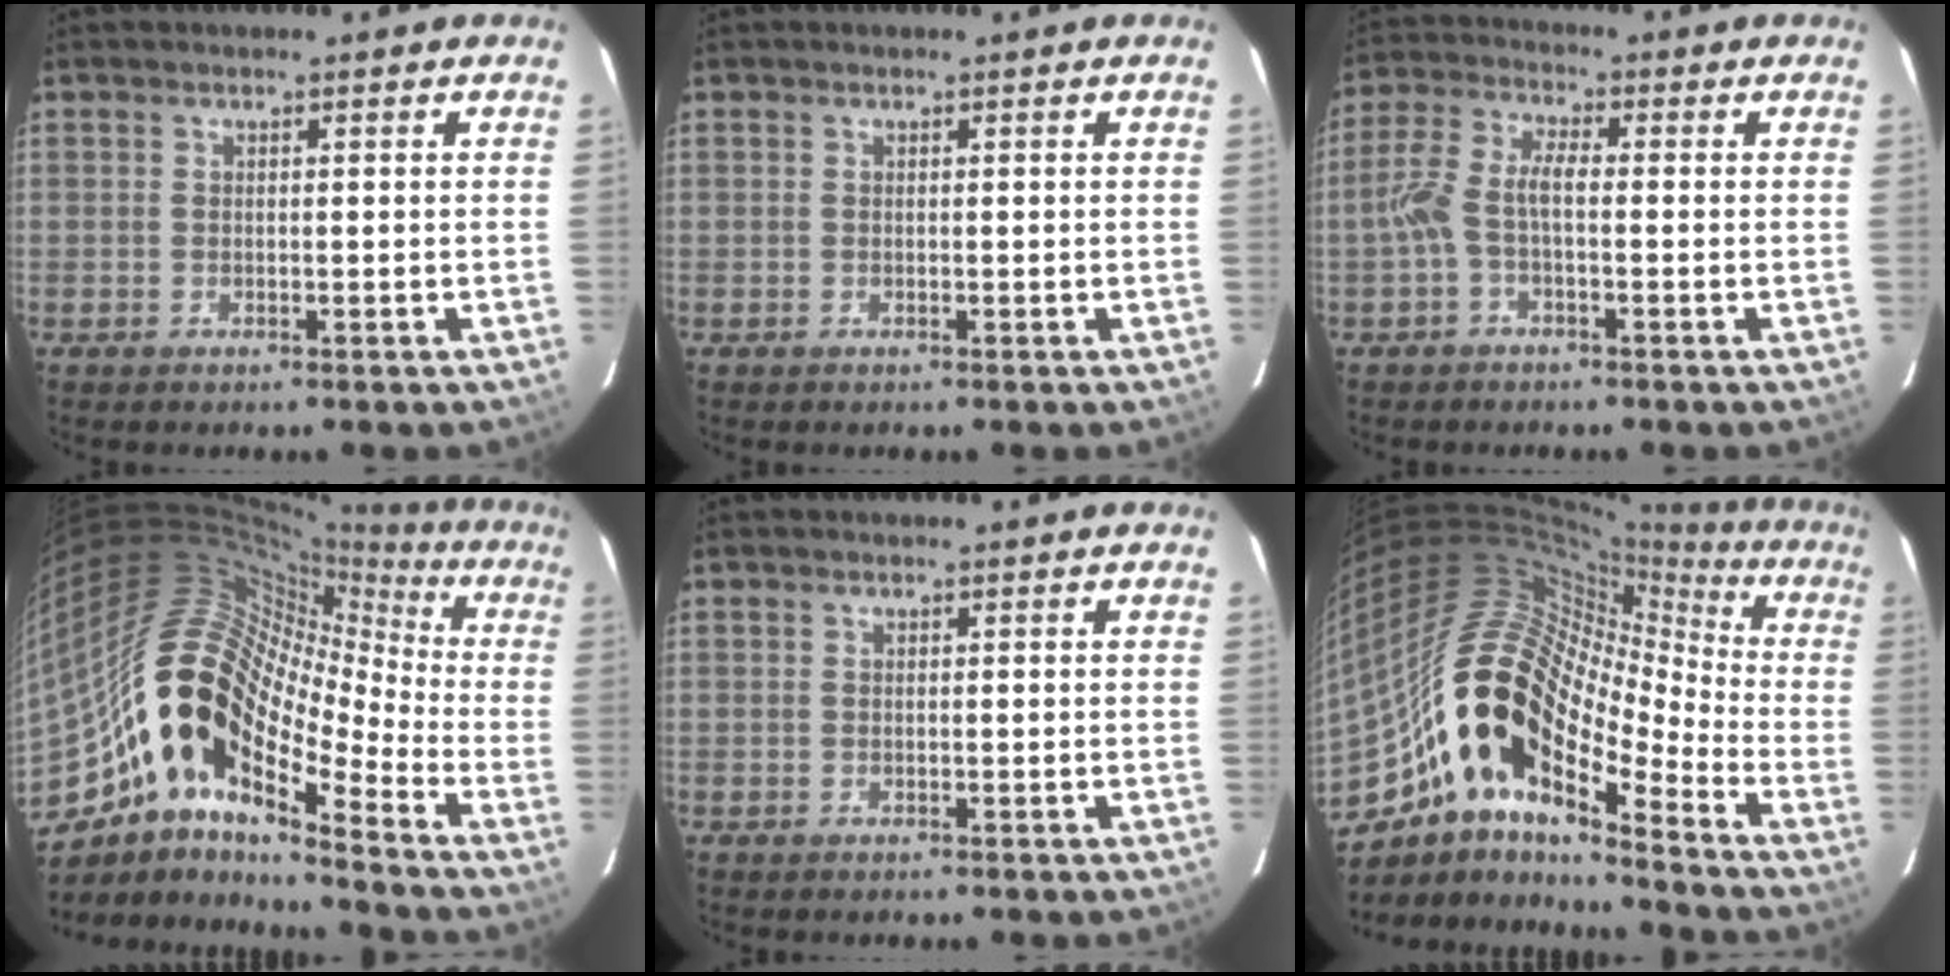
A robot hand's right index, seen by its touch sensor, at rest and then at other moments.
{"total": 0.0}
{"total": 5.3, "force": [-1.4, 1.8, 4.8], "torque": [-0.113, 0.016, -0.032]}
{"total": 17.6, "force": [-9.3, 7.9, 12.7], "torque": [-0.204, -0.003, -0.194]}
{"total": 0.0}
{"total": 19.1, "force": [-11.0, 8.2, 13.2], "torque": [-0.221, -0.005, -0.225]}